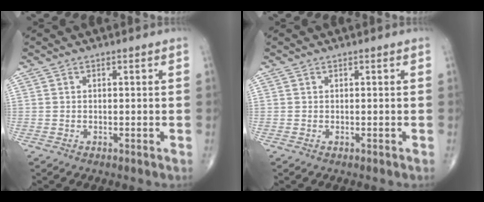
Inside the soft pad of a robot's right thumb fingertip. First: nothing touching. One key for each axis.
{"total": 0.0}